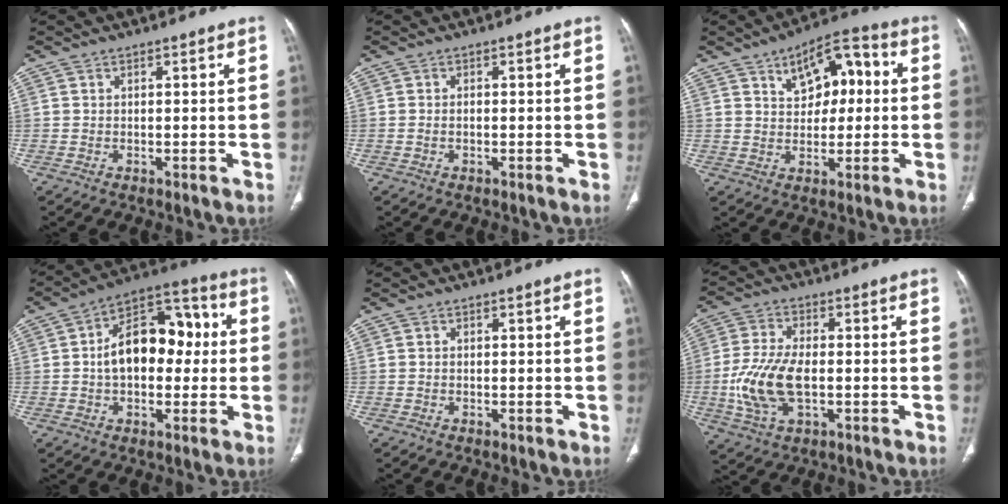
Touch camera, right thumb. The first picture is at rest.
{"total": 0.6, "force": [-0.1, 0.5, 0.4], "torque": [-0.011, 0.002, -0.001]}
{"total": 11.4, "force": [2.9, 6.4, 9.0], "torque": [-0.093, 0.019, 0.040]}
{"total": 16.1, "force": [1.0, 10.1, 12.5], "torque": [-0.161, 0.040, 0.006]}
{"total": 0.0}
{"total": 11.9, "force": [-1.7, 6.4, 9.9], "torque": [-0.214, 0.005, -0.031]}